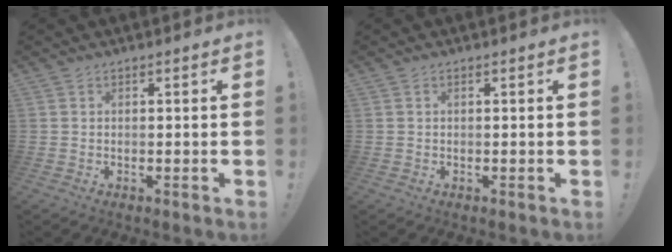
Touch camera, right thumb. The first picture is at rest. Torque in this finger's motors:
{"motor_torque": [-0.14, -0.01, -0.19, 0.11, 0.03]}